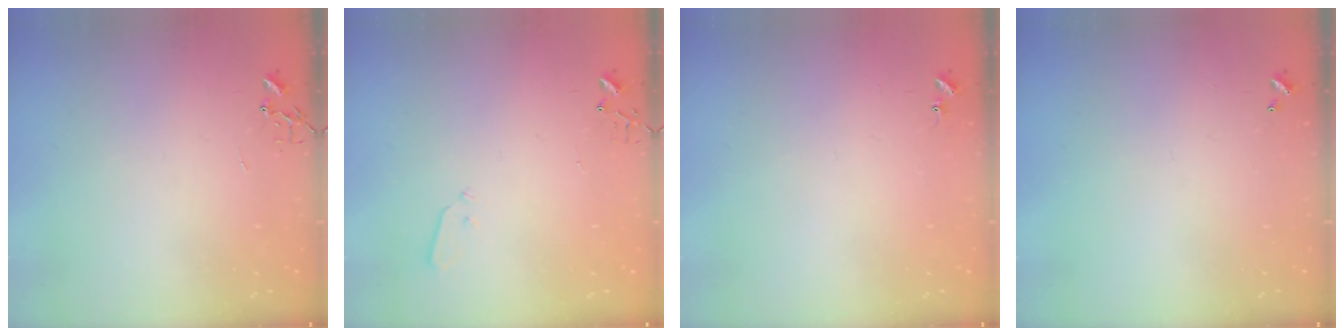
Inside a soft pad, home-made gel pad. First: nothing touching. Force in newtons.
{"total": 3.5, "press": 3.5, "slide": 0.6}
{"total": 6.8, "press": 6.7, "slide": 0.5}
{"total": 0.0}